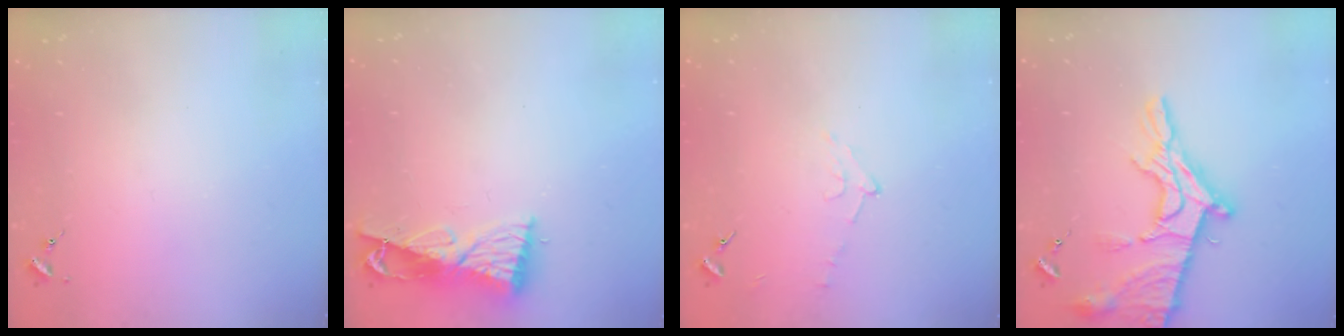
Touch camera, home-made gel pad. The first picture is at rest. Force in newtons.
{"total": 9.3, "press": 9.2, "slide": 1.0}
{"total": 4.9, "press": 4.8, "slide": 1.3}
{"total": 18.7, "press": 18.6, "slide": 1.6}